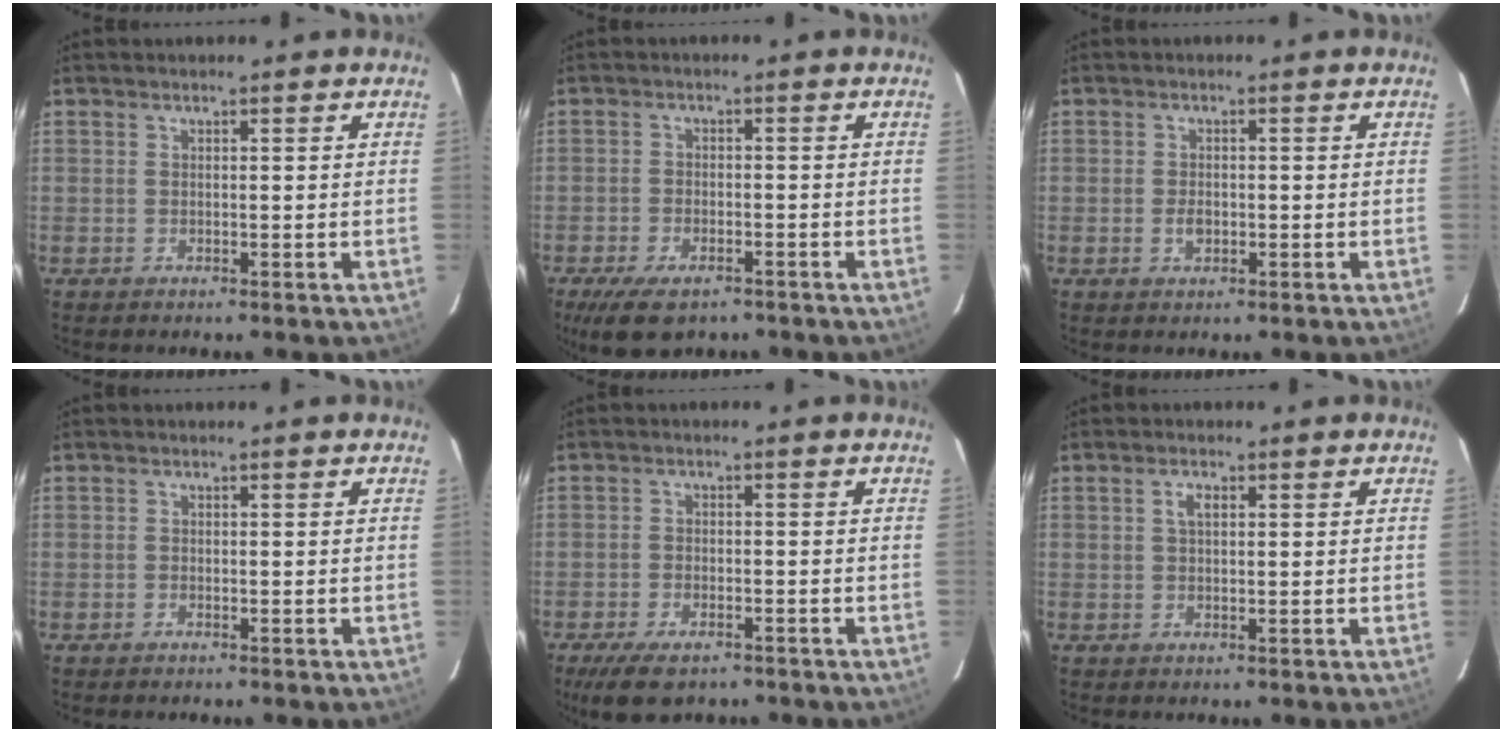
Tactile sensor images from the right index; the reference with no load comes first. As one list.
[{"total": 8.6, "force": [-5.9, 4.0, 4.8], "torque": [-0.113, -0.017, -0.097]}, {"total": 2.1, "force": [-0.6, 1.4, 1.5], "torque": [-0.026, 0.001, -0.011]}, {"total": 0.5, "force": [-0.5, 0.3, 0.0], "torque": [-0.001, 0.002, -0.010]}, {"total": 8.0, "force": [-5.7, 3.5, 4.4], "torque": [-0.108, -0.017, -0.096]}, {"total": 2.1, "force": [0.6, 1.0, 1.7], "torque": [-0.033, 0.005, 0.011]}]